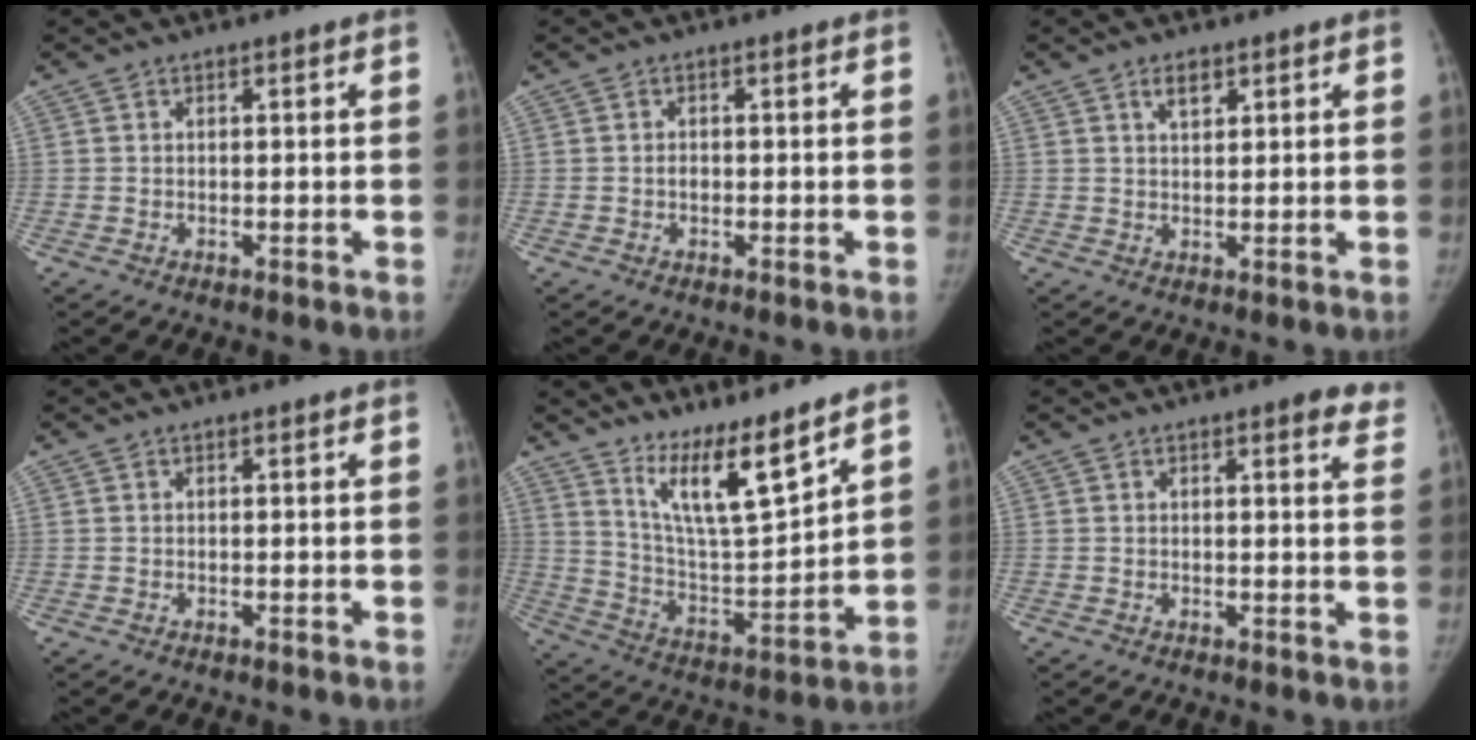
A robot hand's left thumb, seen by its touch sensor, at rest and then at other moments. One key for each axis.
{"total": 1.0, "fx": -0.3, "fy": 0.7, "fz": 0.6, "tx": -0.008, "ty": 0.002, "tz": -0.006}
{"total": 2.8, "fx": 1.7, "fy": 1.5, "fz": 1.8, "tx": -0.021, "ty": -0.010, "tz": 0.030}
{"total": 0.0}
{"total": 13.2, "fx": 9.9, "fy": 1.9, "fz": 8.5, "tx": -0.130, "ty": -0.083, "tz": 0.187}
{"total": 4.2, "fx": 3.1, "fy": 1.2, "fz": 2.6, "tx": -0.012, "ty": -0.010, "tz": 0.028}